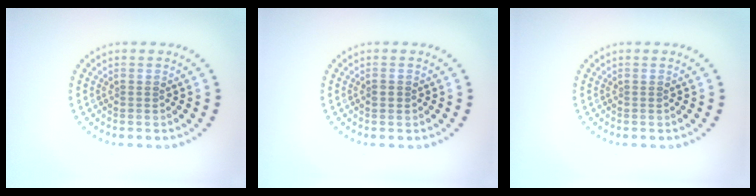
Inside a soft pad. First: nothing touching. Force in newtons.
{"total": 1.1, "press": 1.0, "slide": 0.3}
{"total": 0.0}